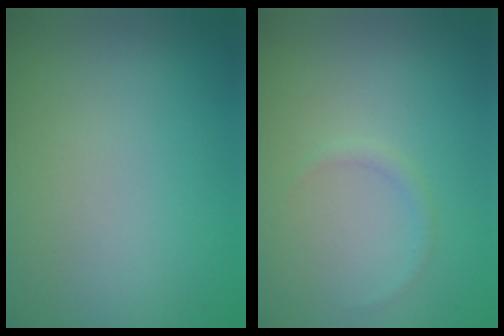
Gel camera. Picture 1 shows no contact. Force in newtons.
{"total": 0.8, "press": 0.8, "slide": 0.2}